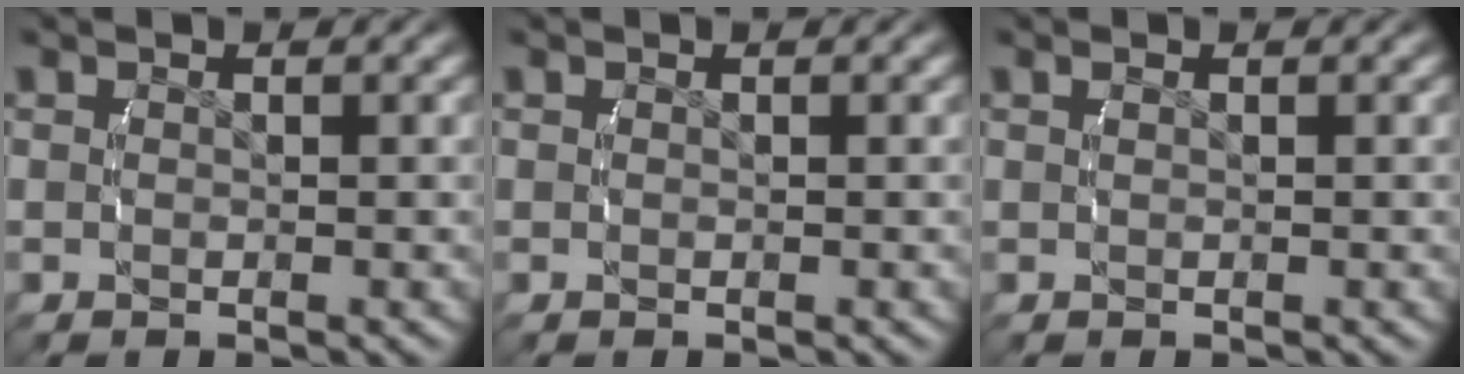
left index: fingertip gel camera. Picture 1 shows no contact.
{"total": 0.0}
{"total": 0.6, "force": [0.2, -0.5, 0.2], "torque": [-0.002, 0.000, 0.007]}